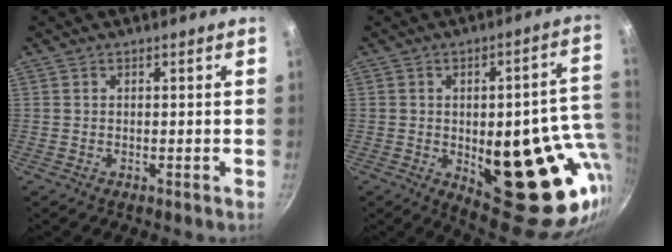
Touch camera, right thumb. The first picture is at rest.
{"total": 25.4, "force": [-3.1, 10.8, 22.8], "torque": [-0.231, -0.012, -0.021]}